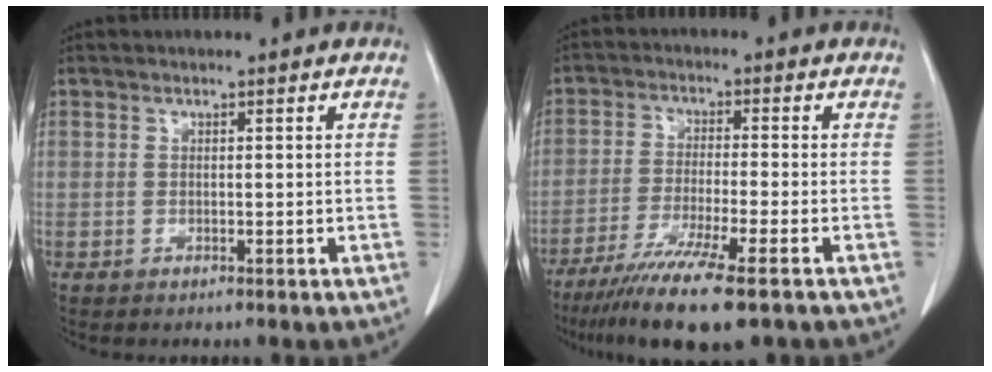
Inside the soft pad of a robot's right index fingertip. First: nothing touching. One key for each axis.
{"total": 11.5, "fx": -7.8, "fy": 0.1, "fz": 8.4, "tx": -0.141, "ty": -0.031, "tz": -0.129}